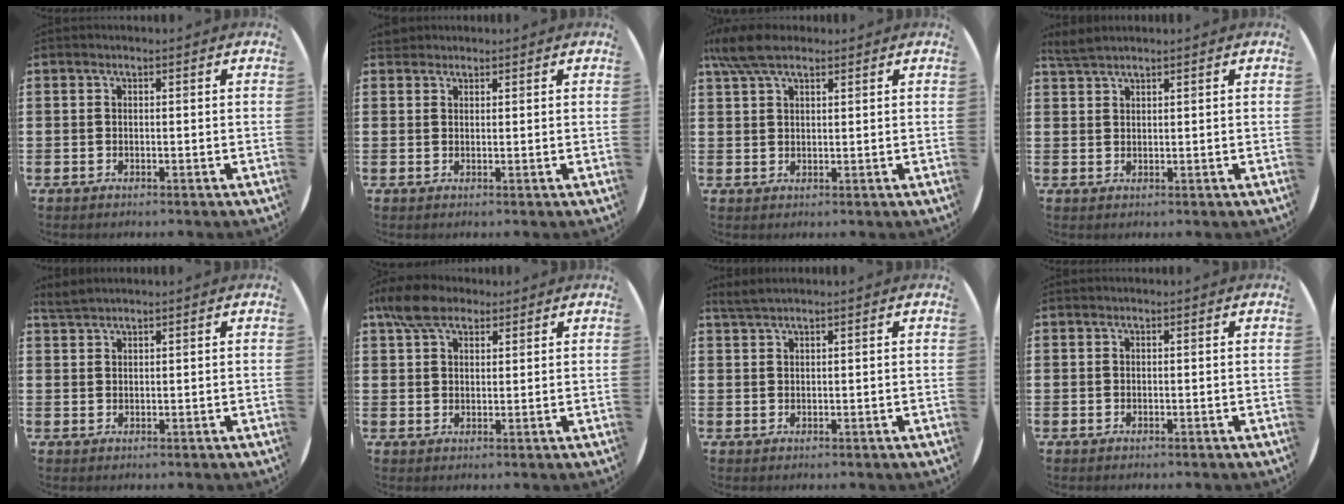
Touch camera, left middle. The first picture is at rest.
{"total": 1.3, "force": [1.2, 0.4, 0.0], "torque": [-0.003, 0.004, 0.023]}
{"total": 5.4, "force": [4.1, 1.7, 3.0], "torque": [-0.069, 0.000, 0.075]}
{"total": 2.1, "force": [2.0, 0.2, 0.5], "torque": [-0.013, 0.004, 0.039]}
{"total": 1.7, "force": [1.7, 0.0, 0.2], "torque": [-0.007, 0.001, 0.034]}
{"total": 5.5, "force": [4.1, 2.7, 2.3], "torque": [-0.050, 0.000, 0.076]}
{"total": 1.5, "force": [1.4, -0.2, 0.5], "torque": [-0.011, 0.001, 0.027]}
{"total": 0.0}